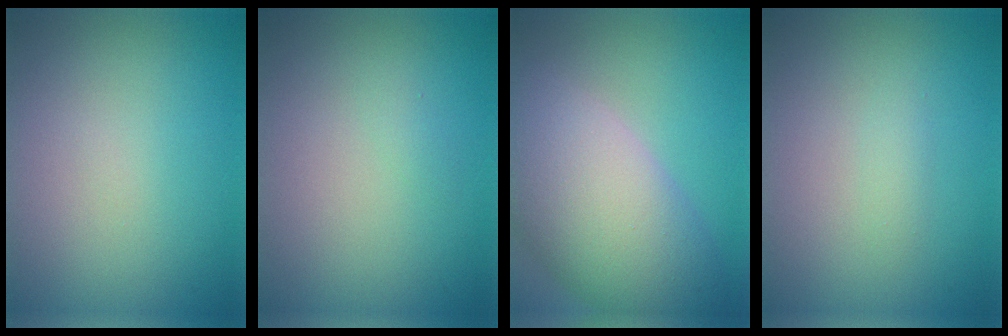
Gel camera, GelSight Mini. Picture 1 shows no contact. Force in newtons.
{"total": 0.5, "press": 0.5, "slide": 0.0}
{"total": 10.6, "press": 10.6, "slide": 0.9}
{"total": 0.8, "press": 0.8, "slide": 0.1}